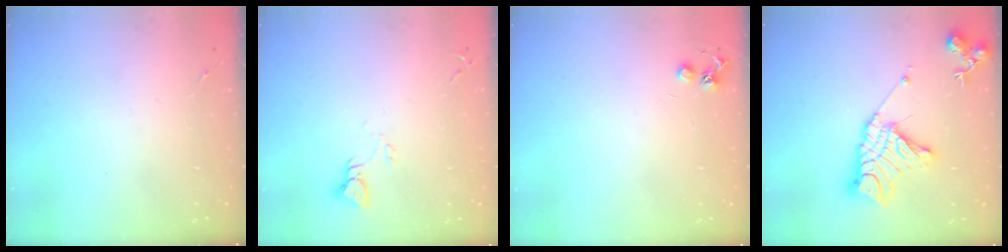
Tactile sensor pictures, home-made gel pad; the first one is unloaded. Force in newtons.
{"total": 3.3, "press": 3.3, "slide": 0.3}
{"total": 4.1, "press": 4.1, "slide": 0.5}
{"total": 17.0, "press": 16.9, "slide": 1.3}